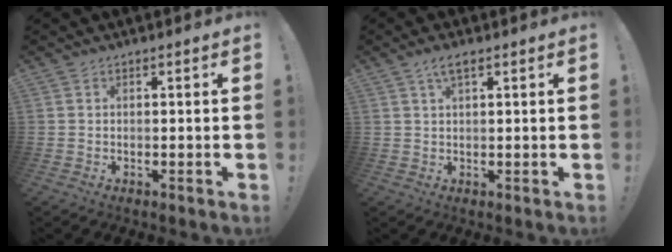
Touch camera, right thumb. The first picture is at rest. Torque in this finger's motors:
{"motor_torque": [0.08, -0.07, 0.38, -0.02, -0.01]}